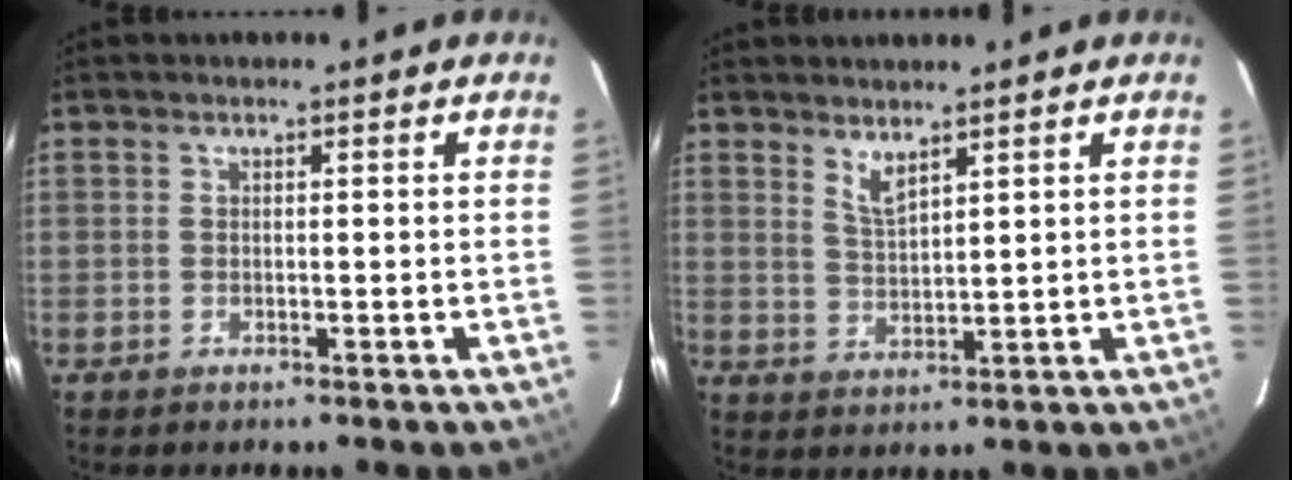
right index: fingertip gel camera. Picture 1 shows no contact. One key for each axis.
{"total": 3.4, "fx": 2.8, "fy": 0.6, "fz": 2.0, "tx": -0.038, "ty": -0.003, "tz": 0.052}